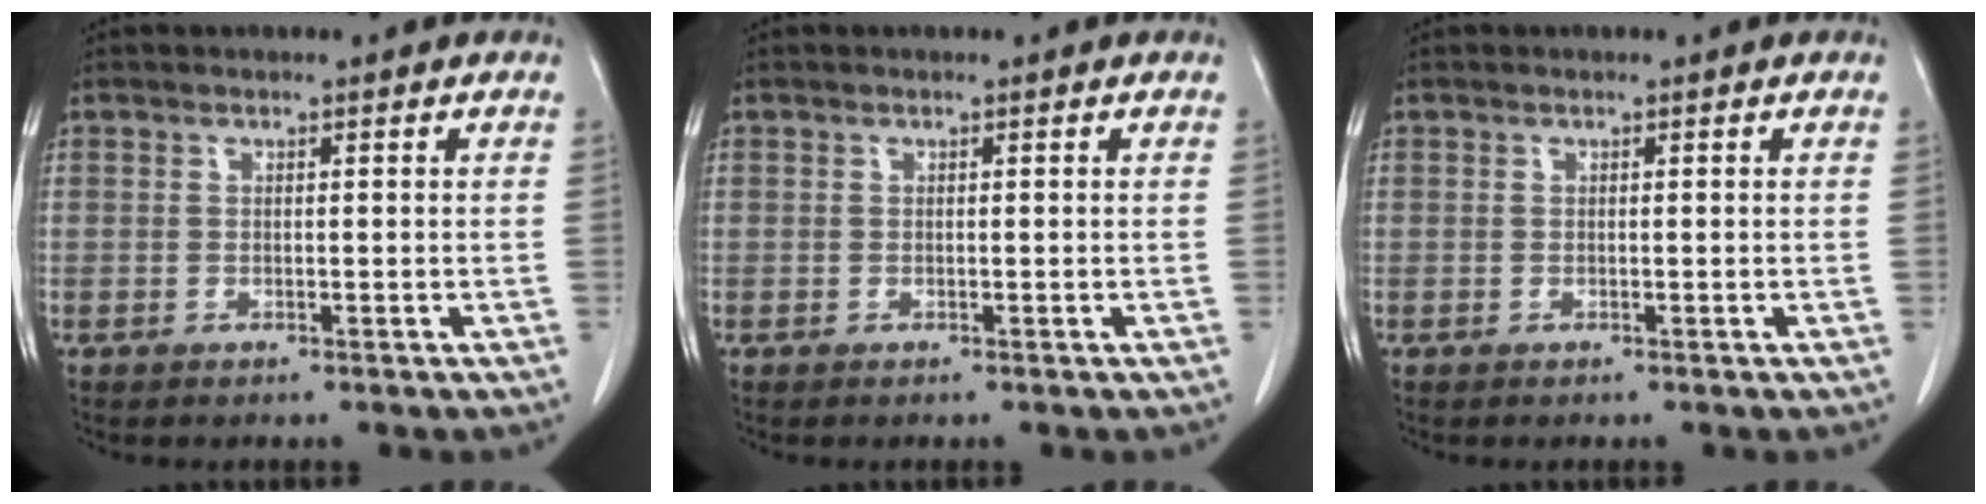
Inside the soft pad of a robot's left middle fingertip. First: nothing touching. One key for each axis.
{"total": 0.0}
{"total": 0.0}